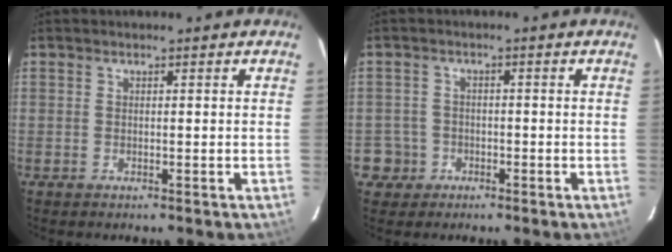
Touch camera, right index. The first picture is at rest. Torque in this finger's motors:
{"motor_torque": [-0.46, -0.07, -1.05, -0.21]}